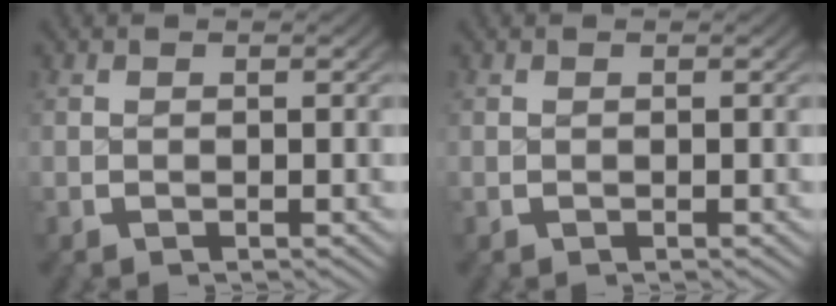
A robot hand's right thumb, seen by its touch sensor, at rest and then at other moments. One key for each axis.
{"total": 0.0}